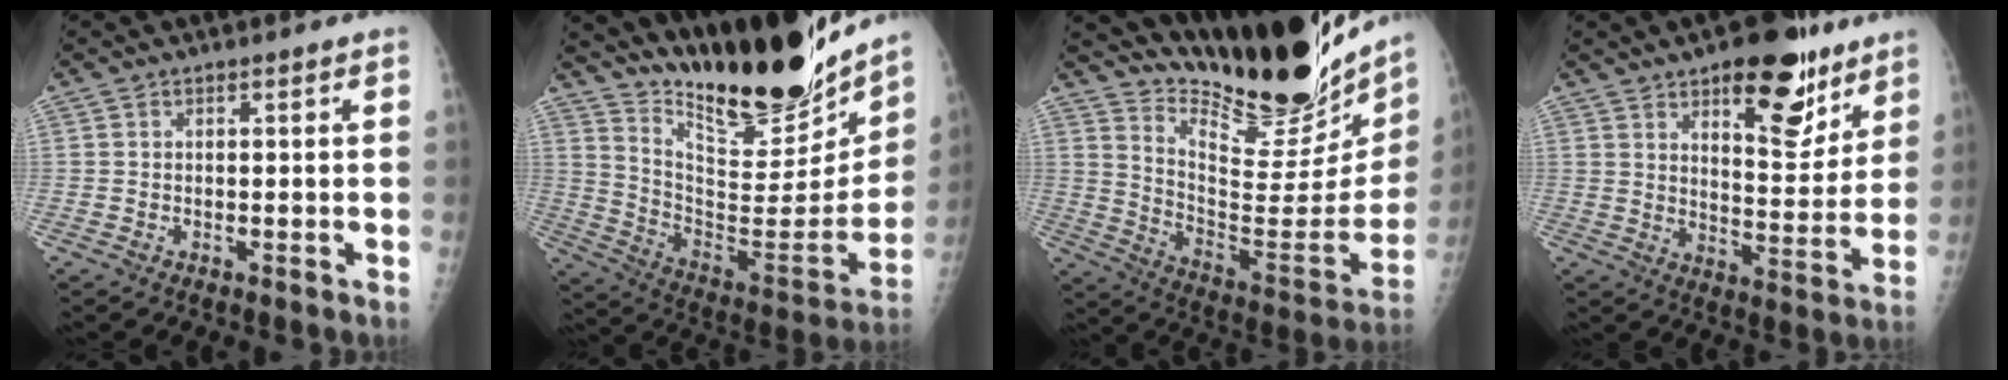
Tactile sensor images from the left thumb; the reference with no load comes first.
{"total": 26.3, "force": [21.6, 6.6, 13.5], "torque": [-0.176, -0.125, 0.341]}
{"total": 28.1, "force": [23.8, 6.8, 13.3], "torque": [-0.171, -0.166, 0.347]}
{"total": 16.0, "force": [9.7, 6.9, 10.6], "torque": [-0.092, -0.059, 0.141]}